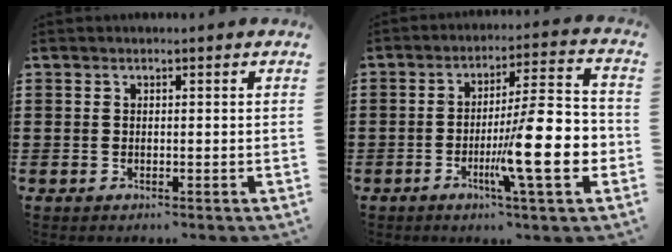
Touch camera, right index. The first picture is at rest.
{"total": 14.8, "force": [-4.0, 2.8, 14.0], "torque": [-0.208, -0.011, -0.067]}